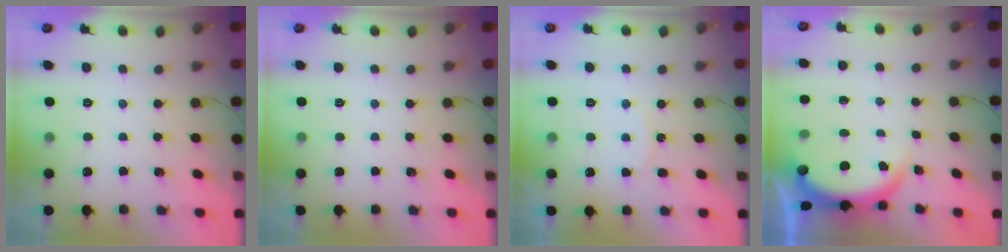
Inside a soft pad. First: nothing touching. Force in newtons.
{"total": 0.0}
{"total": 5.3, "press": 5.2, "slide": 0.5}
{"total": 3.7, "press": 3.7, "slide": 0.2}